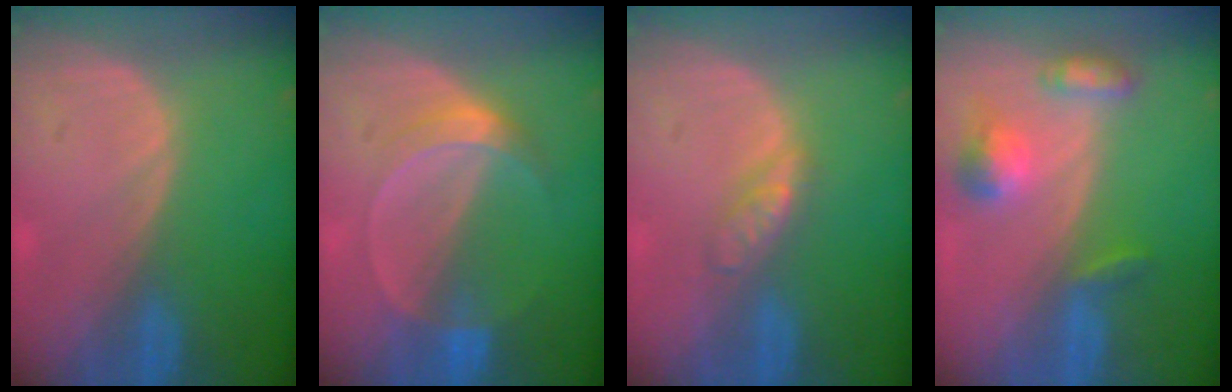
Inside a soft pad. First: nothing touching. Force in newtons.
{"total": 5.0, "press": 4.5, "slide": 2.1}
{"total": 3.1, "press": 3.0, "slide": 0.3}
{"total": 5.7, "press": 5.3, "slide": 2.1}